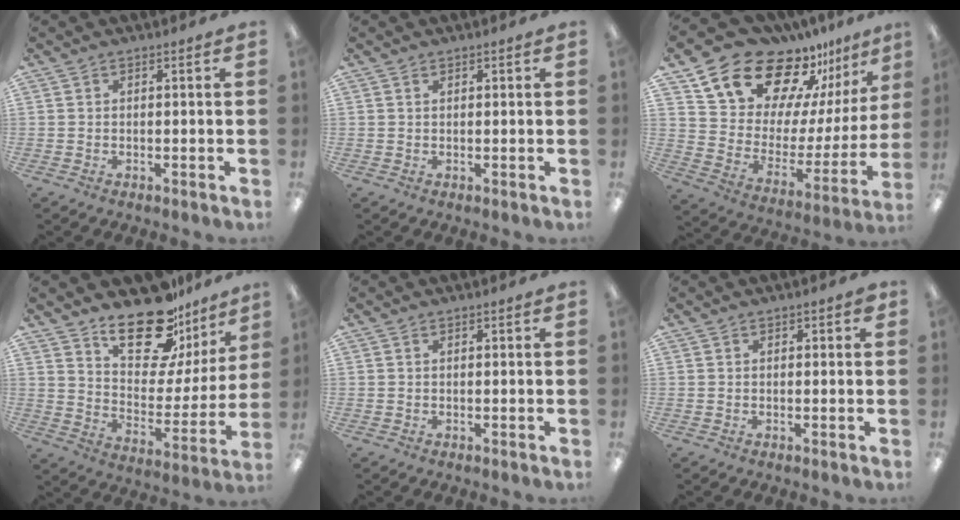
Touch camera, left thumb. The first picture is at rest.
{"total": 0.6, "force": [0.4, 0.3, 0.3], "torque": [-0.007, 0.003, 0.007]}
{"total": 19.7, "force": [16.5, 8.7, 6.4], "torque": [-0.128, -0.124, 0.298]}
{"total": 22.0, "force": [15.9, 9.9, 11.5], "torque": [-0.177, -0.104, 0.275]}
{"total": 0.0}
{"total": 1.2, "force": [0.5, 0.7, 0.8], "torque": [-0.008, 0.001, 0.006]}